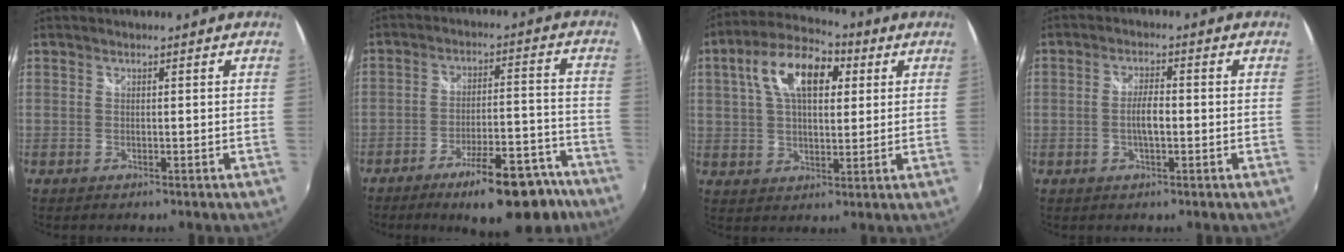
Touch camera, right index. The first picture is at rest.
{"total": 15.4, "force": [-11.3, 4.7, 9.4], "torque": [-0.139, 0.007, -0.153]}
{"total": 13.7, "force": [4.6, 7.1, 10.8], "torque": [-0.197, 0.034, 0.070]}
{"total": 3.9, "force": [-0.8, 1.2, 3.6], "torque": [-0.067, 0.002, -0.013]}